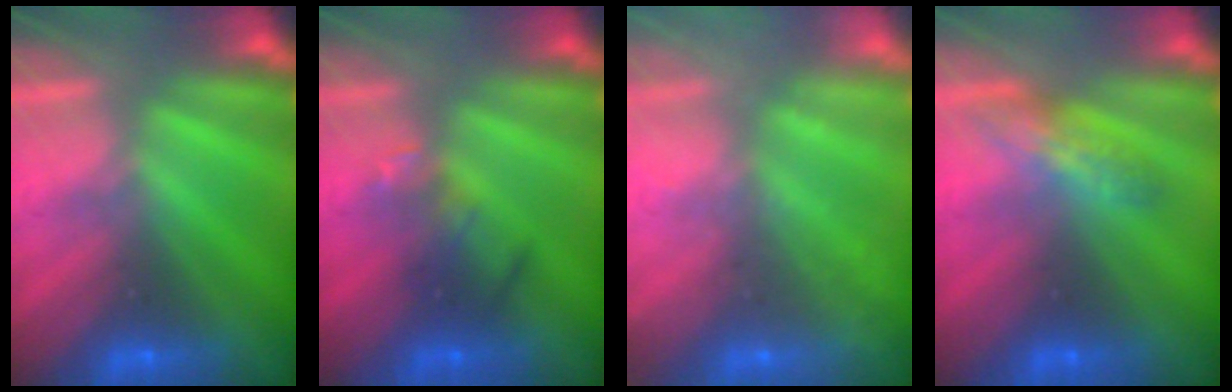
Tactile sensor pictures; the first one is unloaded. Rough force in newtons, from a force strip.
{"total": 2.4}
{"total": 2.4}
{"total": 2.5}